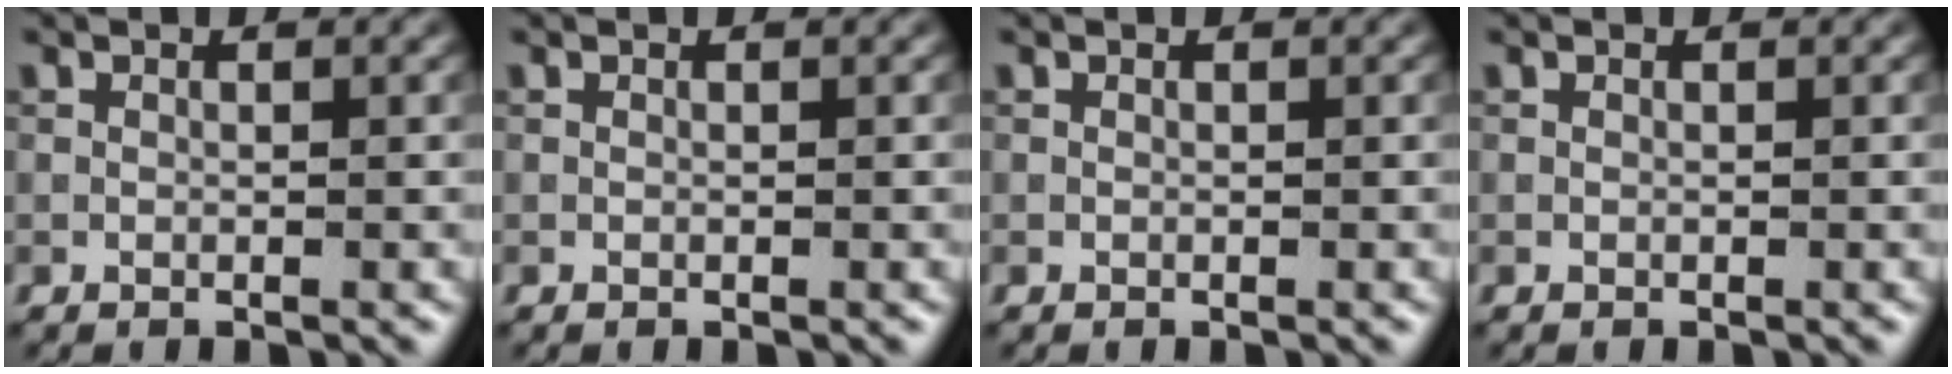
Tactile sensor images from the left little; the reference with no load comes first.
{"total": 0.0}
{"total": 0.0}
{"total": 0.0}